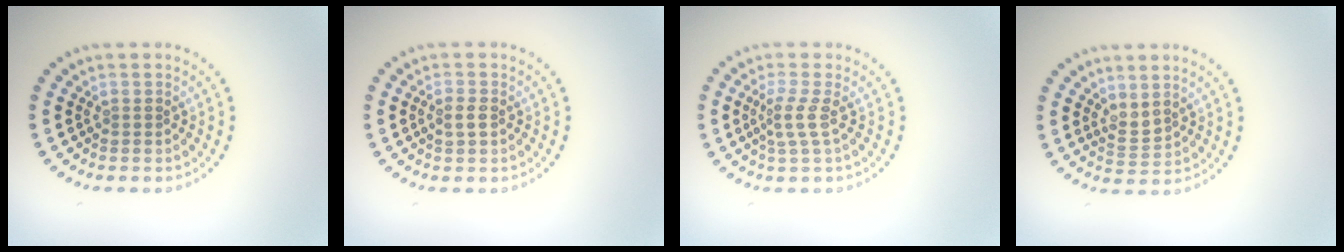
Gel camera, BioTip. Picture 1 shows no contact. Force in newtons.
{"total": 1.3, "press": 1.3, "slide": 0.1}
{"total": 2.2, "press": 1.5, "slide": 1.5}
{"total": 1.5, "press": 1.3, "slide": 0.9}